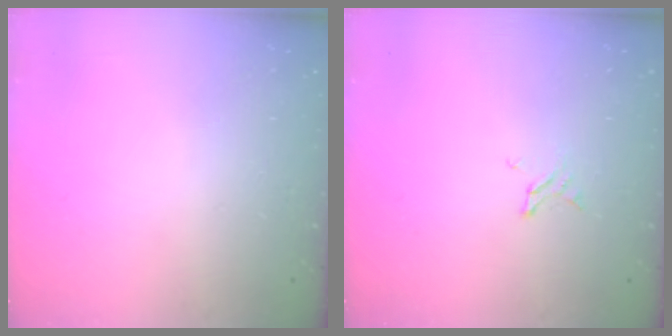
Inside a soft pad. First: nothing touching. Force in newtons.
{"total": 1.6, "press": 1.6, "slide": 0.2}